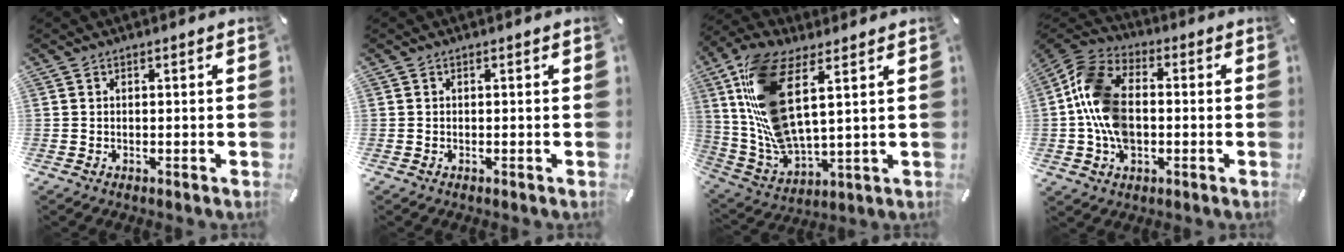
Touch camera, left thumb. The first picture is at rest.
{"total": 0.0}
{"total": 15.8, "force": [5.9, 6.6, 13.1], "torque": [-0.294, -0.029, 0.101]}
{"total": 14.6, "force": [-1.8, 10.2, 10.3], "torque": [-0.237, 0.013, -0.034]}